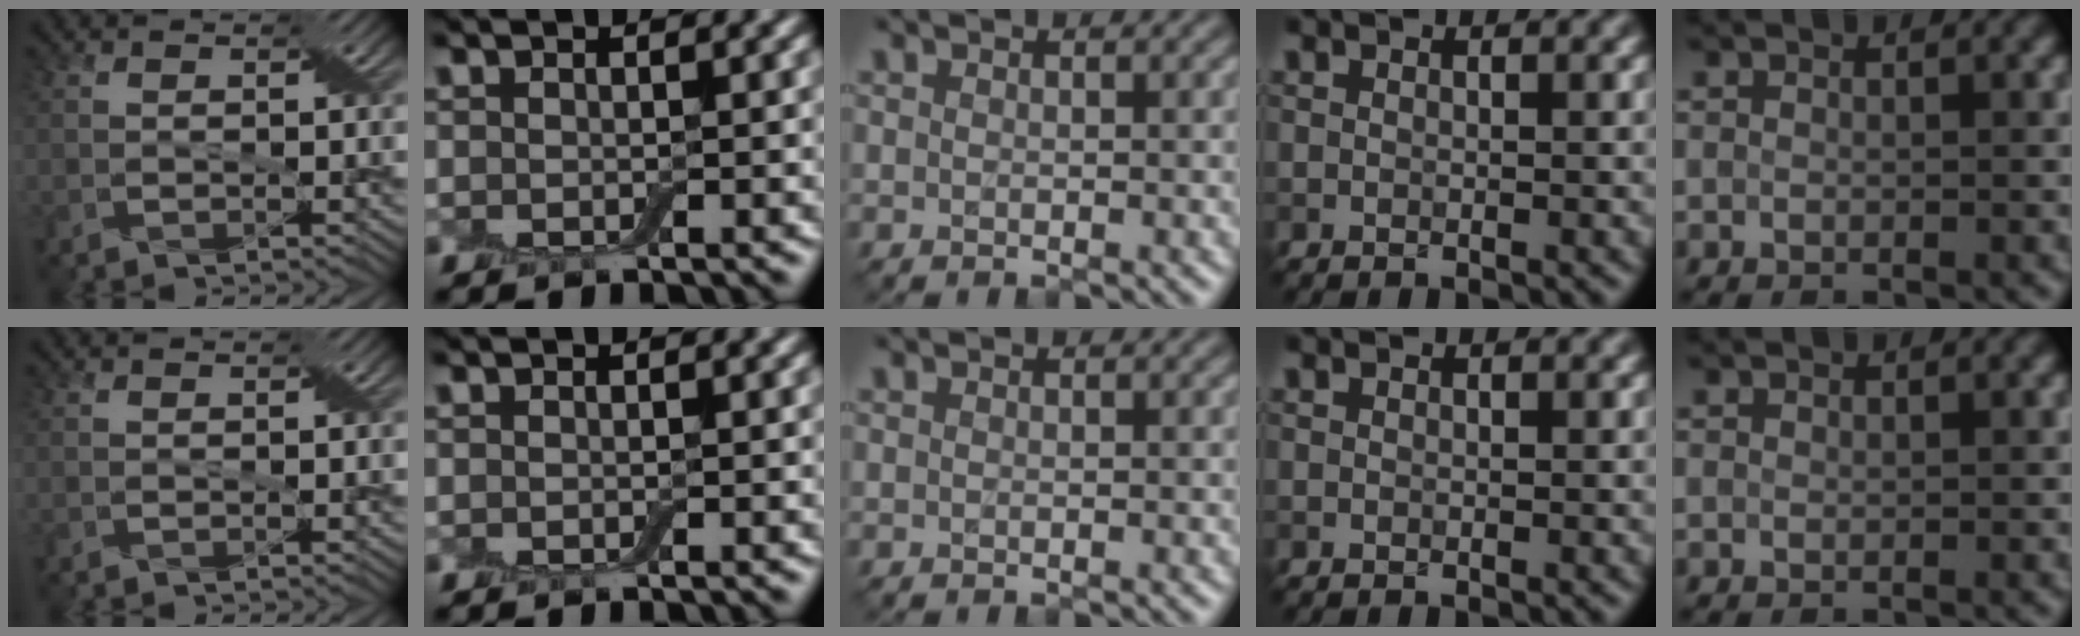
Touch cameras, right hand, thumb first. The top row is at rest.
{}